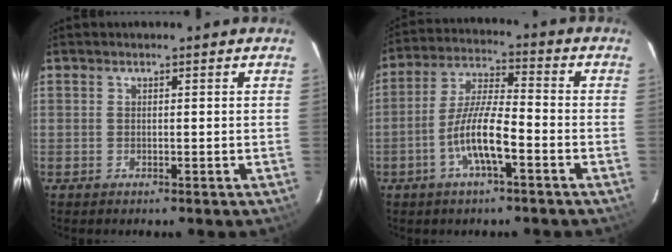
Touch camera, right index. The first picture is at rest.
{"total": 9.7, "force": [-4.2, 1.7, 8.6], "torque": [-0.176, 0.003, -0.081]}